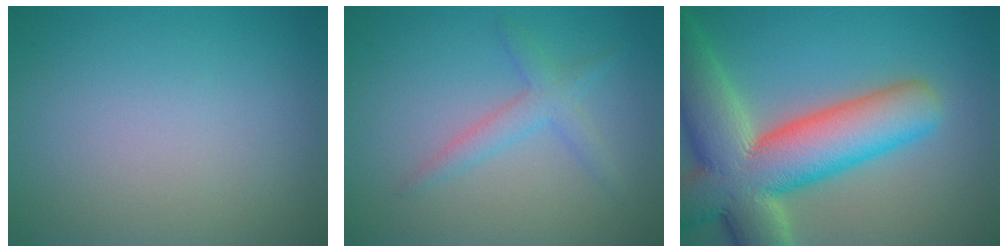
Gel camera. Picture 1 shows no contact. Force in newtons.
{"total": 2.3, "press": 2.3, "slide": 0.1}
{"total": 13.5, "press": 13.5, "slide": 1.2}